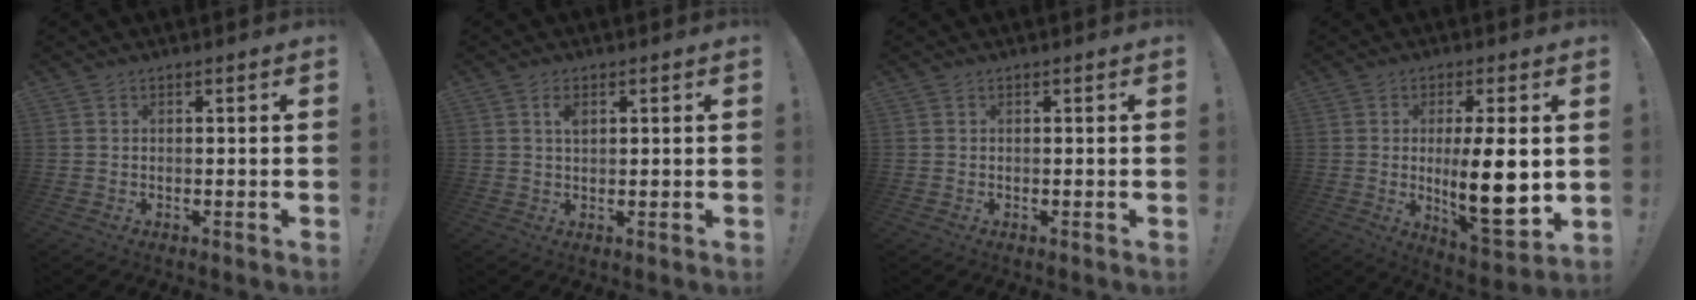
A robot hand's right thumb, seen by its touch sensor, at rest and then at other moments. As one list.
[{"total": 2.7, "force": [1.2, 1.4, 2.0], "torque": [-0.028, -0.004, 0.018]}, {"total": 0.0}, {"total": 15.4, "force": [0.2, 4.2, 14.8], "torque": [-0.239, -0.022, 0.000]}]